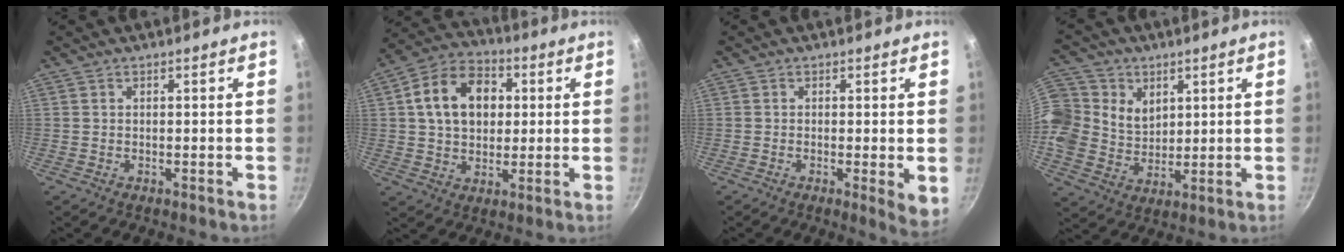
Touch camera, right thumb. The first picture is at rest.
{"total": 14.3, "force": [2.8, 10.6, 9.2], "torque": [-0.128, 0.019, 0.036]}
{"total": 4.4, "force": [-0.3, 1.0, 4.3], "torque": [-0.054, -0.016, -0.006]}
{"total": 16.1, "force": [2.3, 14.5, 6.6], "torque": [-0.104, 0.002, 0.040]}